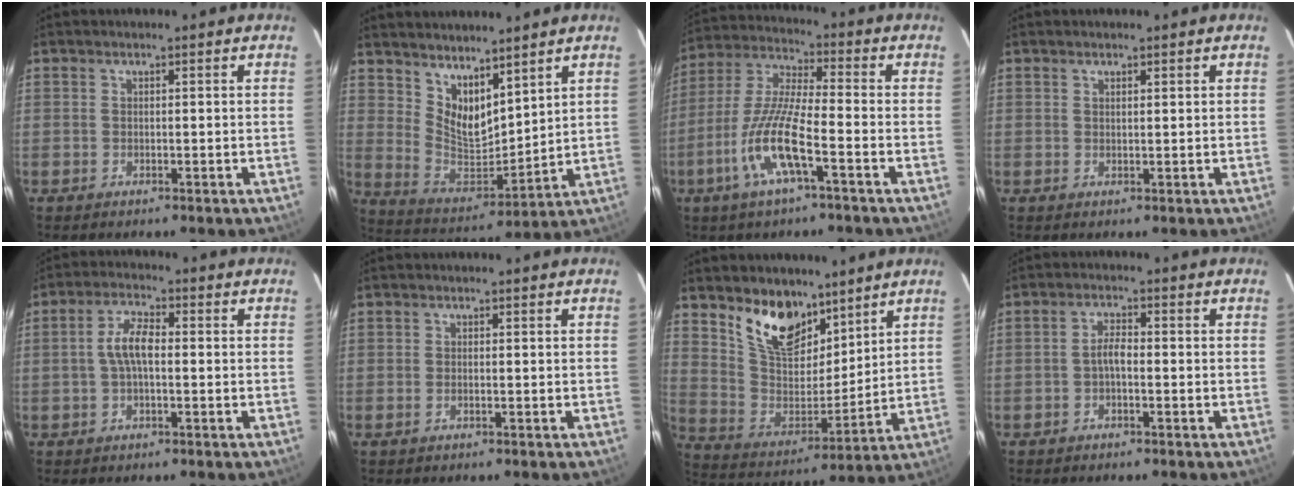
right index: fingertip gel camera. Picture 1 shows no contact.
{"total": 11.2, "force": [8.0, 4.8, 6.2], "torque": [-0.111, -0.011, 0.160]}
{"total": 12.4, "force": [-5.4, 2.0, 11.0], "torque": [-0.236, -0.006, -0.109]}
{"total": 0.9, "force": [0.8, 0.1, 0.4], "torque": [-0.009, -0.002, 0.012]}
{"total": 5.3, "force": [-0.3, 2.0, 4.9], "torque": [-0.100, 0.013, -0.007]}
{"total": 0.7, "force": [-0.3, 0.3, 0.6], "torque": [-0.013, 0.000, -0.007]}
{"total": 14.3, "force": [9.8, 7.3, 7.4], "torque": [-0.147, -0.004, 0.189]}
{"total": 2.4, "force": [-0.9, 0.8, 2.1], "torque": [-0.044, 0.009, -0.018]}